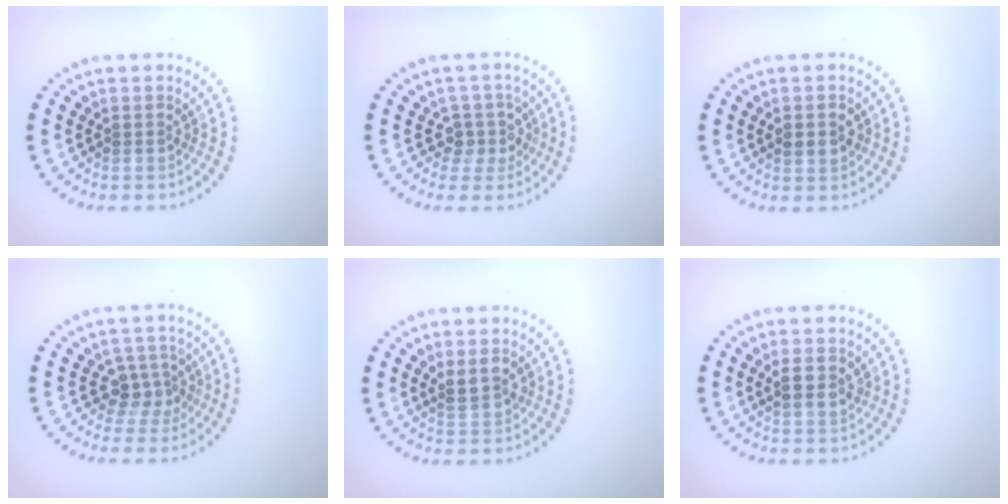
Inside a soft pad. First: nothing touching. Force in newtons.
{"total": 2.3, "press": 1.8, "slide": 1.3}
{"total": 2.4, "press": 2.4, "slide": 0.1}
{"total": 2.4, "press": 1.9, "slide": 1.5}
{"total": 2.1, "press": 2.0, "slide": 0.6}
{"total": 2.1, "press": 2.0, "slide": 0.6}